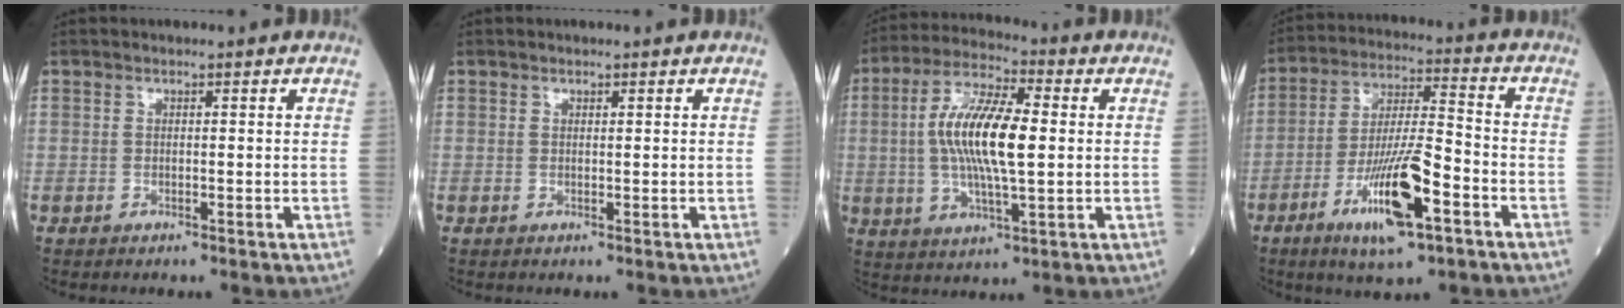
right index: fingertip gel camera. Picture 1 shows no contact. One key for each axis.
{"total": 0.0}
{"total": 13.2, "fx": 0.7, "fy": 3.1, "fz": 12.8, "tx": -0.251, "ty": 0.008, "tz": 0.010}
{"total": 13.7, "fx": -6.3, "fy": 2.1, "fz": 11.9, "tx": -0.224, "ty": -0.013, "tz": -0.110}